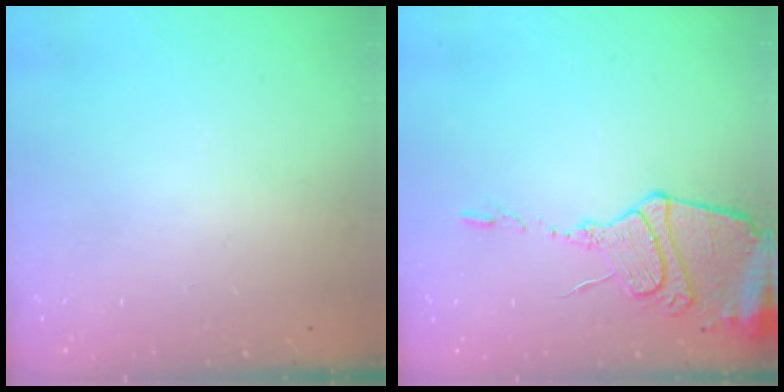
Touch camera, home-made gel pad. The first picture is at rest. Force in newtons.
{"total": 14.1, "press": 14.0, "slide": 1.3}